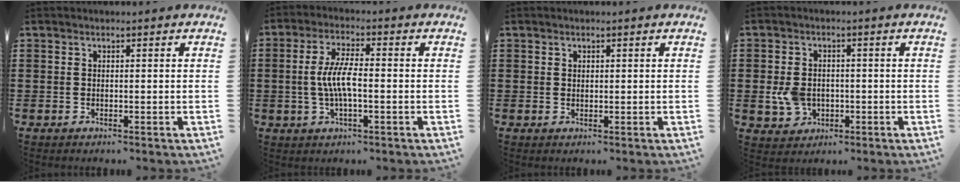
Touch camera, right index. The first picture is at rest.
{"total": 6.0, "force": [-0.7, 1.7, 5.7], "torque": [-0.128, -0.005, -0.022]}
{"total": 0.6, "force": [0.3, 0.5, 0.1], "torque": [-0.003, 0.002, 0.007]}
{"total": 4.3, "force": [-0.7, 3.6, 2.2], "torque": [-0.055, 0.005, -0.015]}